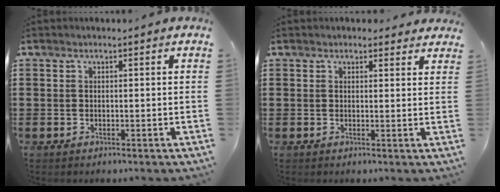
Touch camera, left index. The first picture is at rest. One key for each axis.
{"total": 1.8, "fx": 1.7, "fy": 0.7, "fz": 0.2, "tx": 0.000, "ty": 0.000, "tz": 0.031}